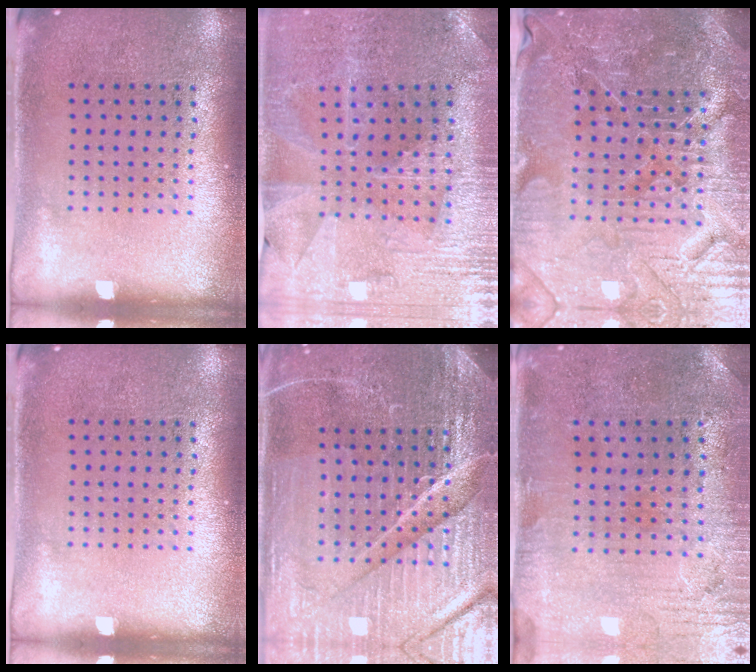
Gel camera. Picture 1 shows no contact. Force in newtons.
{"total": 1.7, "press": 1.7, "slide": 0.3}
{"total": 5.5, "press": 5.2, "slide": 1.9}
{"total": 0.0}
{"total": 6.3, "press": 5.7, "slide": 2.9}
{"total": 0.7, "press": 0.5, "slide": 0.5}